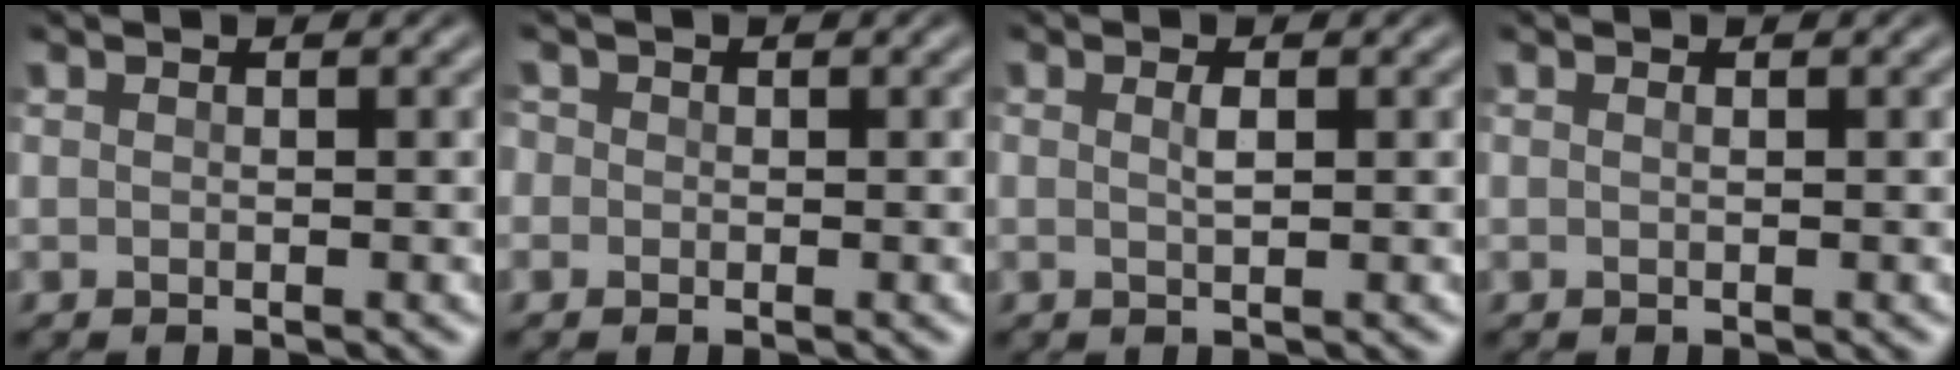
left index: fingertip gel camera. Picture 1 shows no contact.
{"total": 0.9, "force": [-0.3, 0.9, 0.0], "torque": [0.000, 0.001, -0.007]}
{"total": 0.7, "force": [-0.1, 0.2, 0.7], "torque": [-0.016, -0.001, 0.000]}
{"total": 0.0}